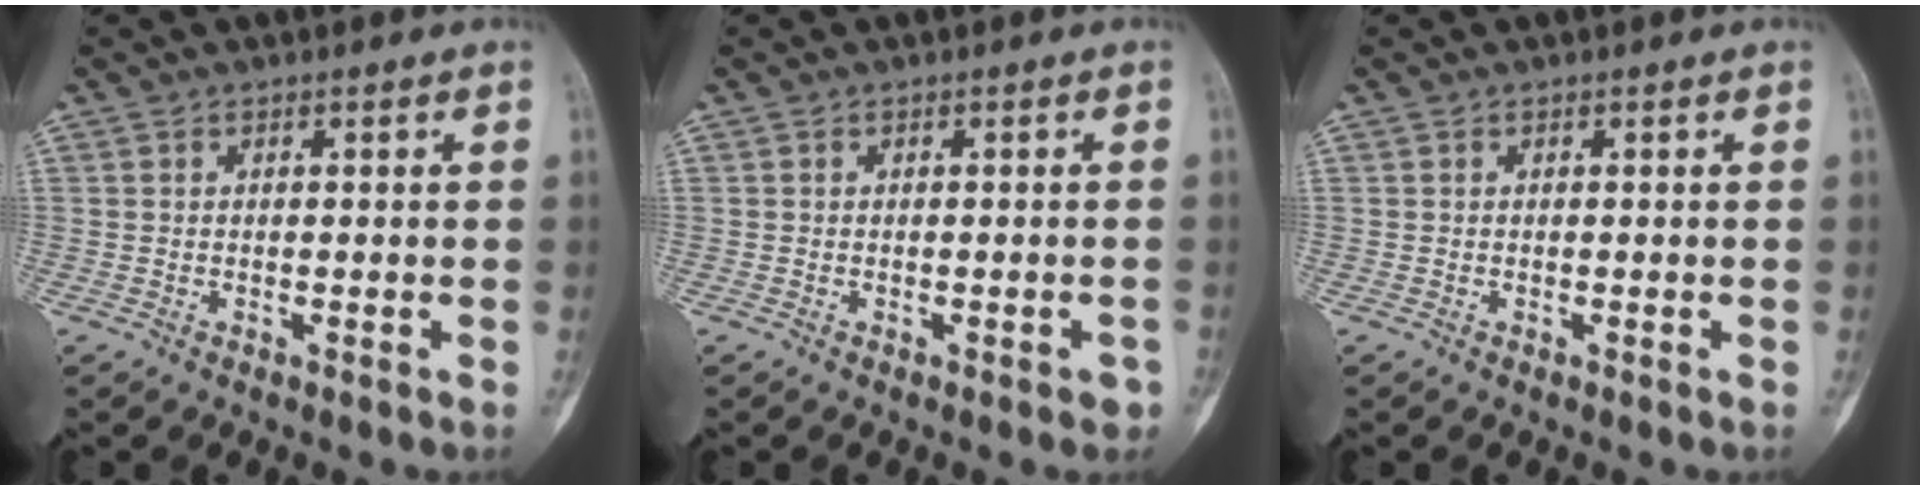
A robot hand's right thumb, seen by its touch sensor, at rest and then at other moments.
{"total": 1.6, "force": [-0.8, 0.8, 1.1], "torque": [-0.005, 0.007, -0.010]}
{"total": 0.0}